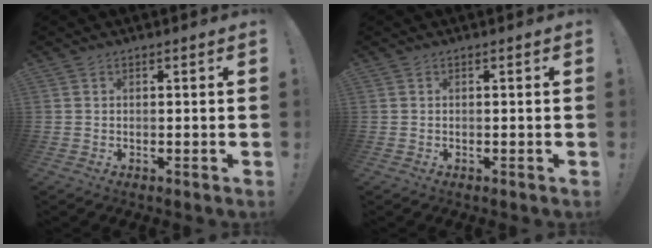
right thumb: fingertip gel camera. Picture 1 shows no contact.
{"total": 0.0}